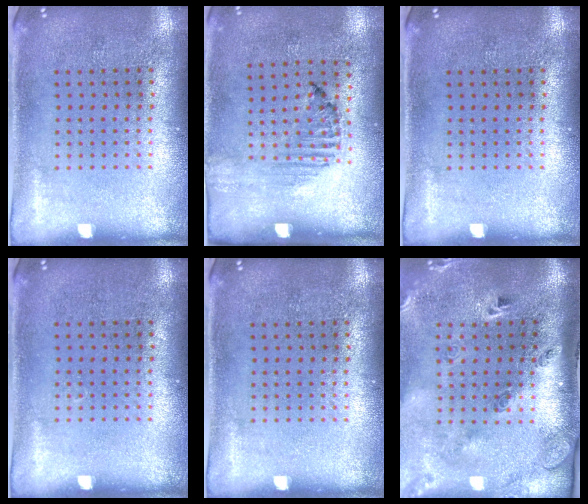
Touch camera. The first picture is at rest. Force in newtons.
{"total": 1.3, "press": 1.1, "slide": 0.6}
{"total": 0.0}
{"total": 0.0}
{"total": 0.0}
{"total": 3.0, "press": 1.9, "slide": 2.2}